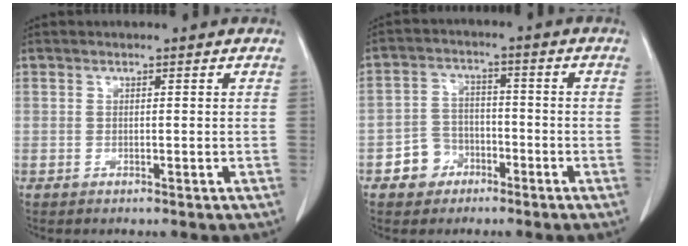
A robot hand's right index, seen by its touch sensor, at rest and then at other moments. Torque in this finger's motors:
{"motor_torque": [0.00, -0.05, -0.06, -0.07]}